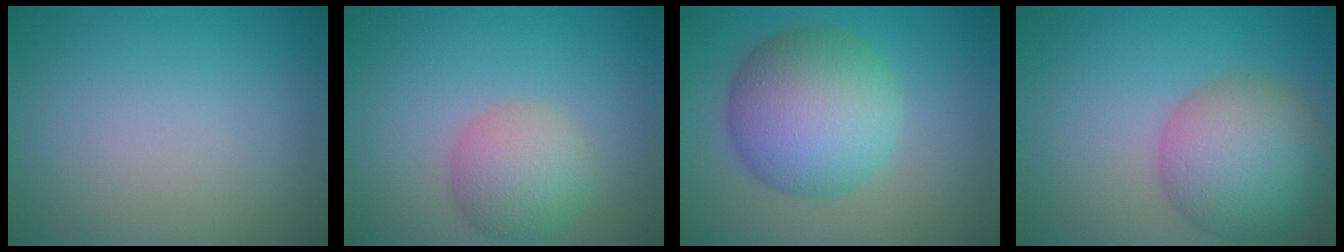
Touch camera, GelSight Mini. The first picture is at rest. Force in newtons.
{"total": 4.1, "press": 4.1, "slide": 0.3}
{"total": 8.9, "press": 8.9, "slide": 0.1}
{"total": 7.8, "press": 7.8, "slide": 0.6}